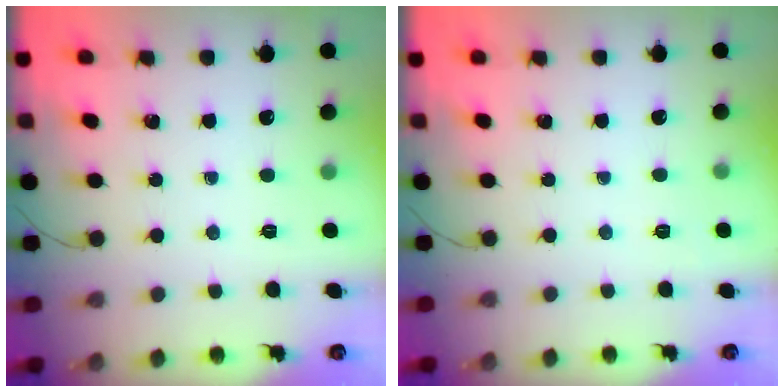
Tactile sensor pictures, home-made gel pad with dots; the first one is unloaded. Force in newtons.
{"total": 4.7, "press": 4.4, "slide": 1.5}